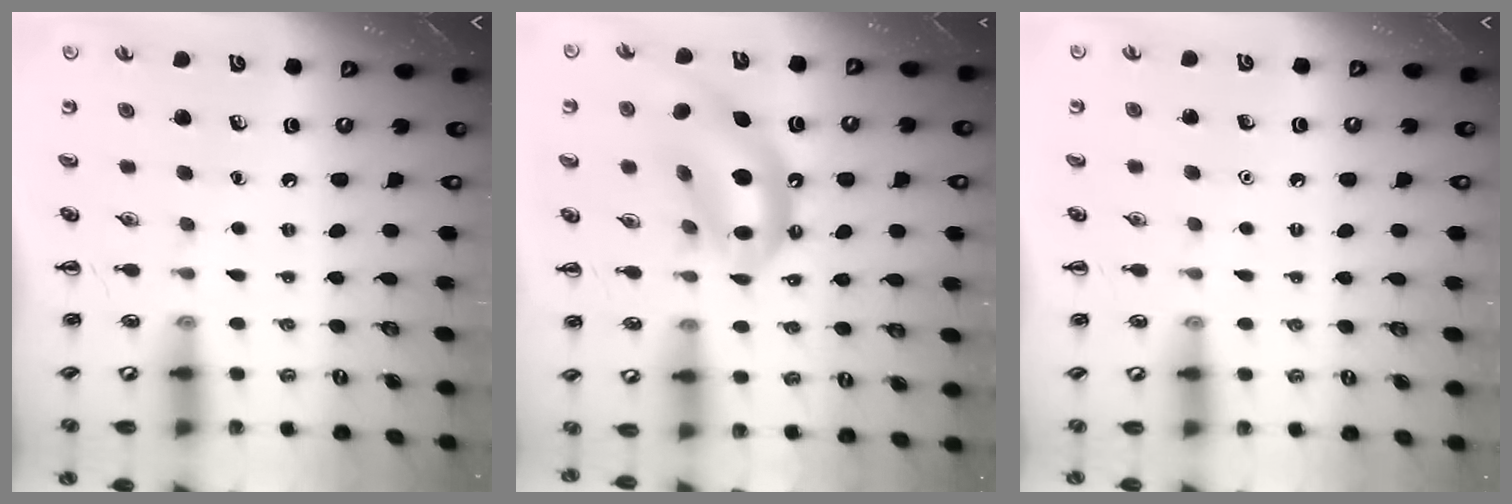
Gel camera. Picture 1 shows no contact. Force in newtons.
{"total": 13.7, "press": 13.2, "slide": 3.7}
{"total": 1.6, "press": 1.6, "slide": 0.1}